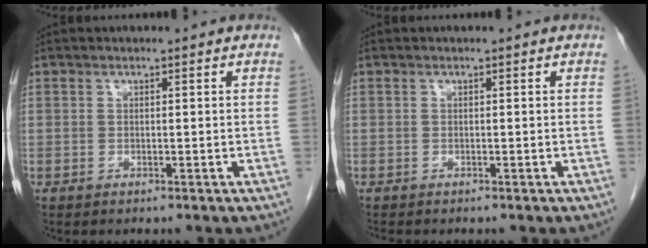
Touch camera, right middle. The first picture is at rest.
{"total": 0.6, "force": [-0.6, 0.1, 0.2], "torque": [-0.006, -0.001, -0.010]}